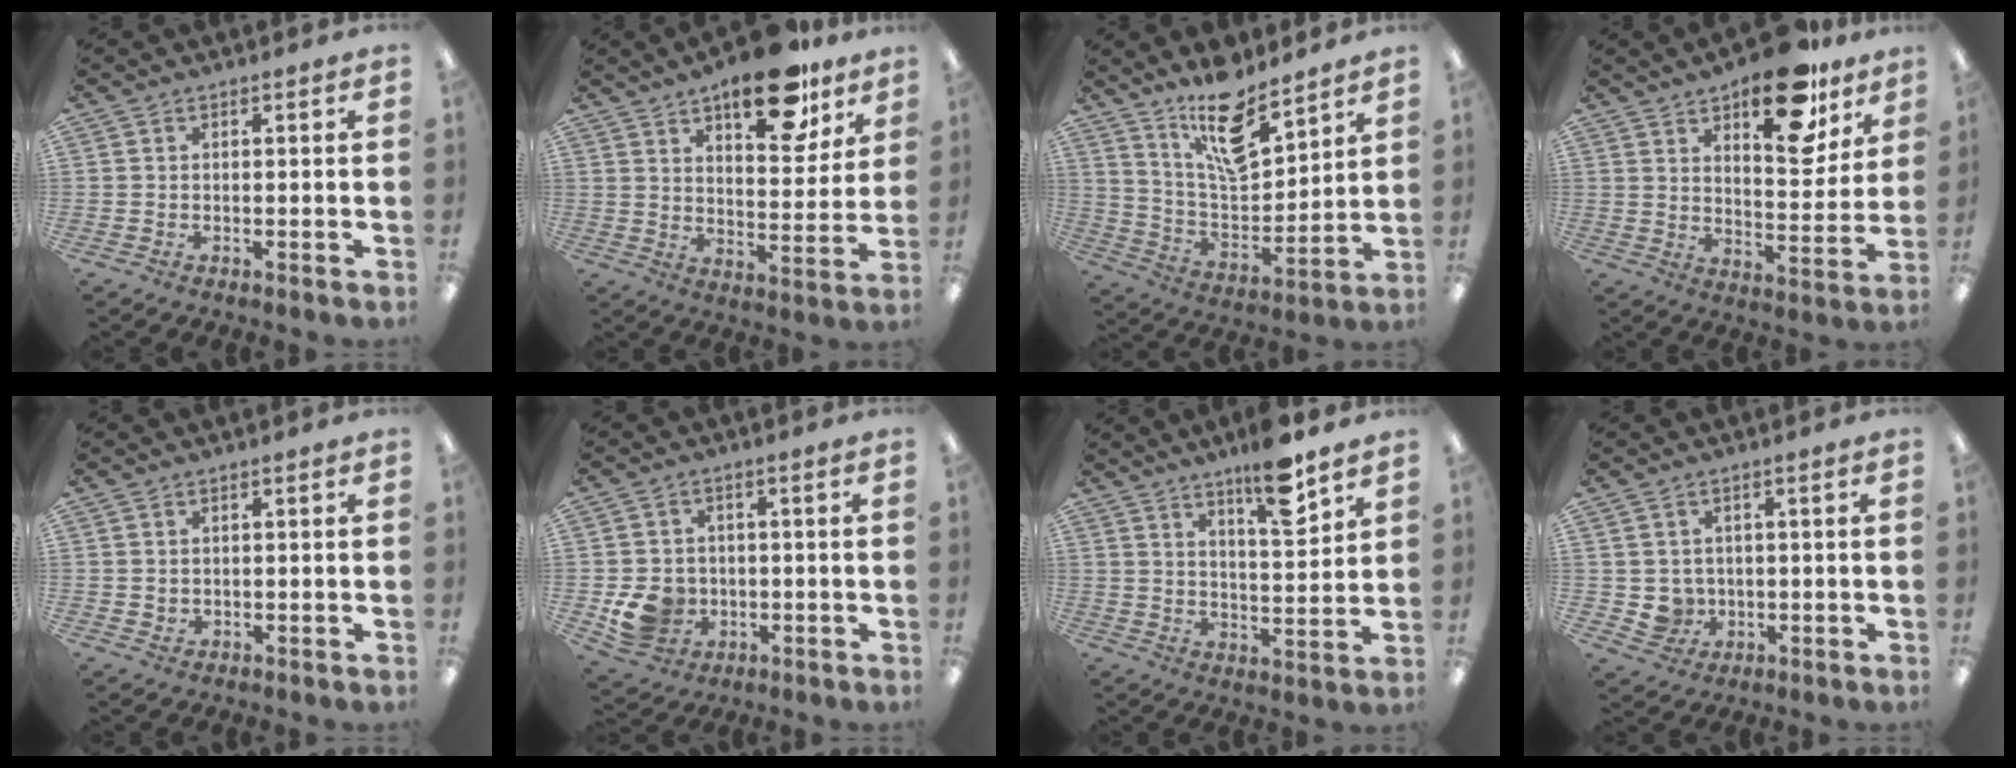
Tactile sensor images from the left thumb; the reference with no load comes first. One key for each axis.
{"total": 17.4, "fx": 11.9, "fy": 7.3, "fz": 10.3, "tx": -0.125, "ty": -0.069, "tz": 0.195}
{"total": 15.6, "fx": 11.9, "fy": 5.4, "fz": 8.6, "tx": -0.154, "ty": -0.074, "tz": 0.205}
{"total": 19.7, "fx": 13.1, "fy": 8.6, "fz": 11.9, "tx": -0.158, "ty": -0.074, "tz": 0.214}
{"total": 1.1, "fx": 0.7, "fy": 0.9, "fz": 0.1, "tx": 0.005, "ty": 0.000, "tz": 0.009}
{"total": 8.5, "fx": -1.9, "fy": 7.6, "fz": 3.5, "tx": -0.074, "ty": 0.012, "tz": -0.027}
{"total": 11.7, "fx": 8.6, "fy": 2.8, "fz": 7.5, "tx": -0.102, "ty": -0.052, "tz": 0.140}
{"total": 3.9, "fx": 0.5, "fy": 3.8, "fz": 0.6, "tx": -0.012, "ty": 0.003, "tz": 0.013}